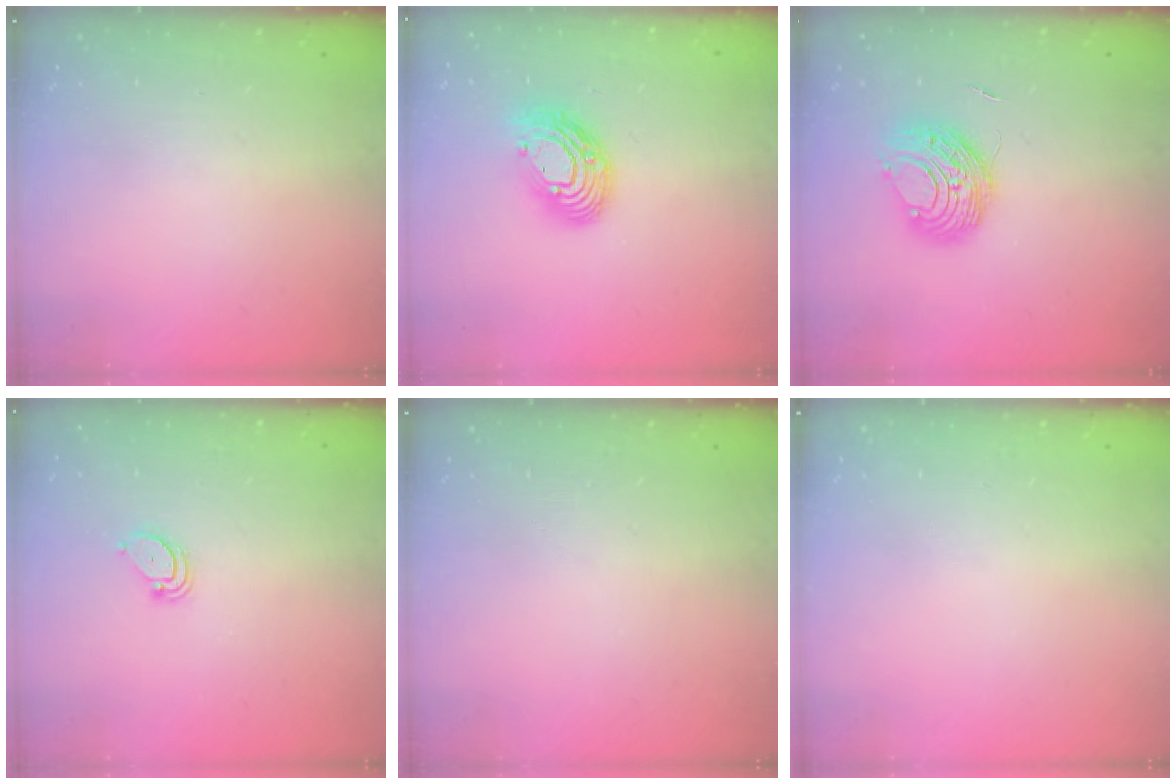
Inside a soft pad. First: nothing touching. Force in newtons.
{"total": 12.7, "press": 12.7, "slide": 1.2}
{"total": 9.1, "press": 9.1, "slide": 0.5}
{"total": 2.1, "press": 2.1, "slide": 0.1}
{"total": 0.0}
{"total": 0.0}